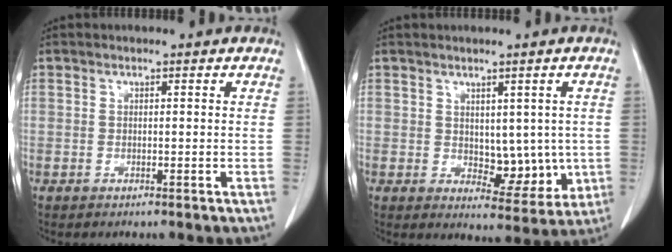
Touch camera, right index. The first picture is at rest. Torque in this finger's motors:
{"motor_torque": [0.14, 0.14, 0.03, 0.02]}